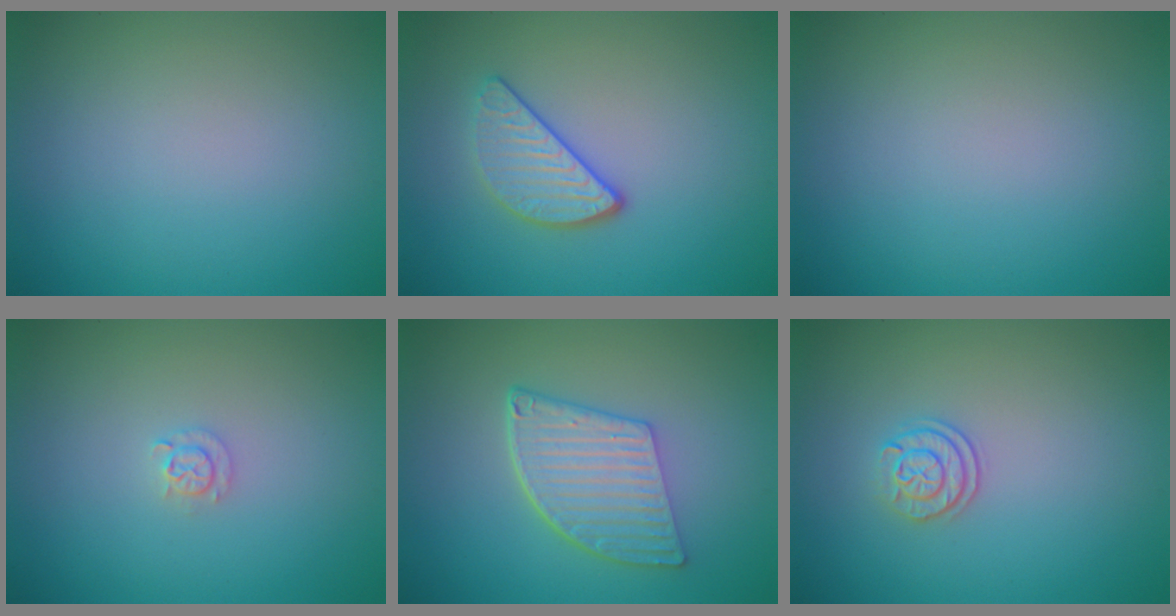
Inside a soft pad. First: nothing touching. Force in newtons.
{"total": 3.0, "press": 2.6, "slide": 1.3}
{"total": 0.0}
{"total": 1.1, "press": 1.1, "slide": 0.2}
{"total": 5.8, "press": 4.2, "slide": 3.9}
{"total": 2.0, "press": 1.8, "slide": 0.9}